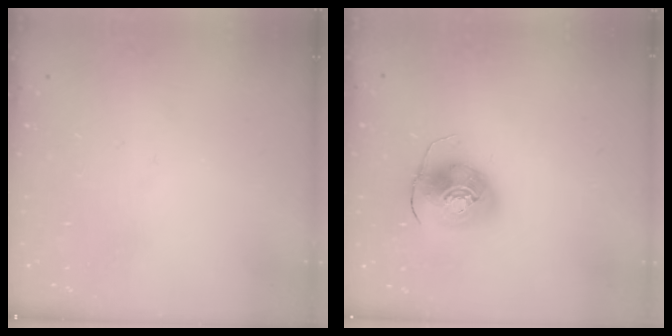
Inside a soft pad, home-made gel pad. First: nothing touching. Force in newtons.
{"total": 8.9, "press": 8.7, "slide": 1.5}